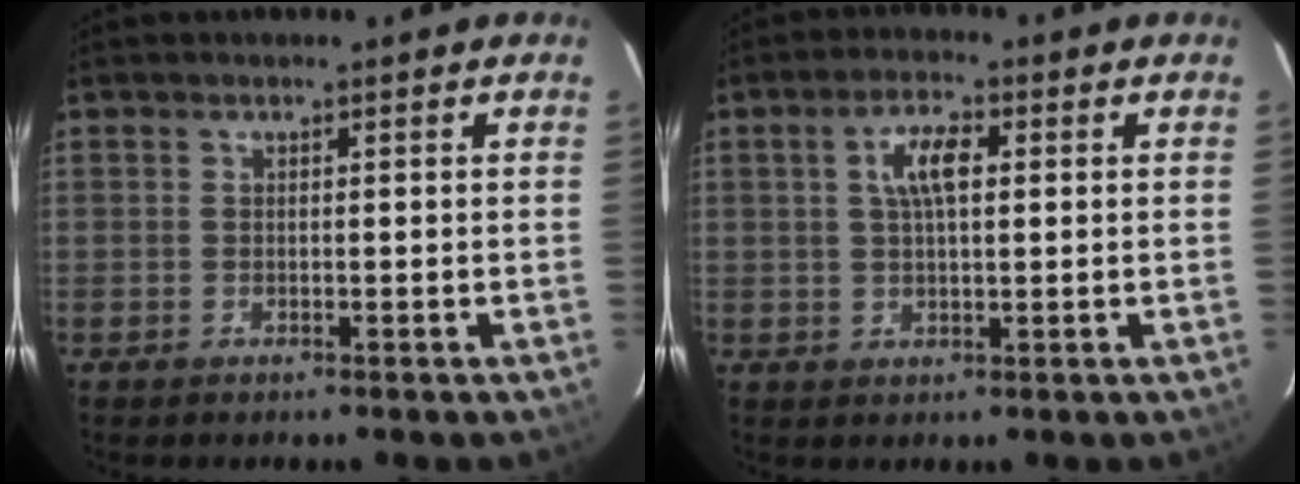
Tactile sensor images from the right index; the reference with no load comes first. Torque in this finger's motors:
{"motor_torque": [0.83, 0.00, 0.41, 0.10]}